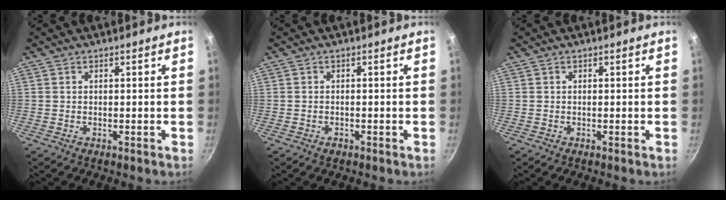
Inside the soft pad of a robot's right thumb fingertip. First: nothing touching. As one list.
[{"total": 1.1, "force": [-0.7, 0.6, 0.5], "torque": [-0.012, 0.003, -0.010]}, {"total": 0.0}]